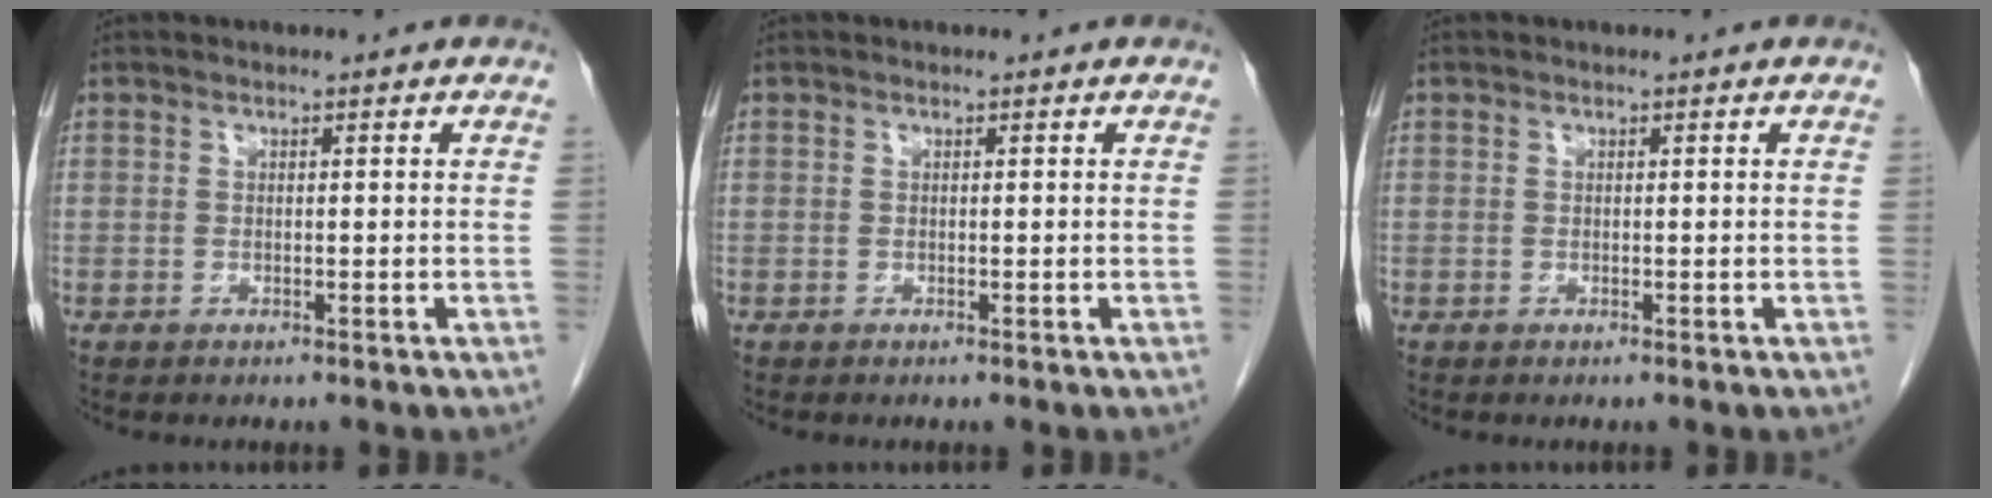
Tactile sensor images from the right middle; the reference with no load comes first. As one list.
[{"total": 0.0}, {"total": 0.0}]